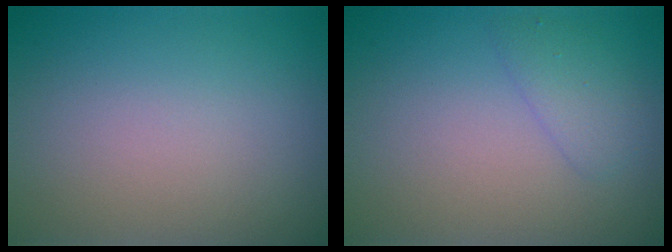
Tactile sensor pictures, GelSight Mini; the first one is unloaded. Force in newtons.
{"total": 1.9, "press": 1.9, "slide": 0.1}